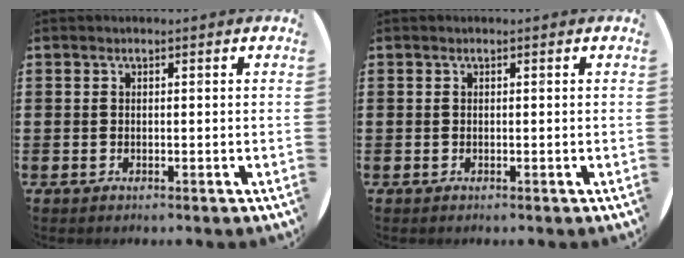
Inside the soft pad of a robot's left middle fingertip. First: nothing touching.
{"total": 0.0}